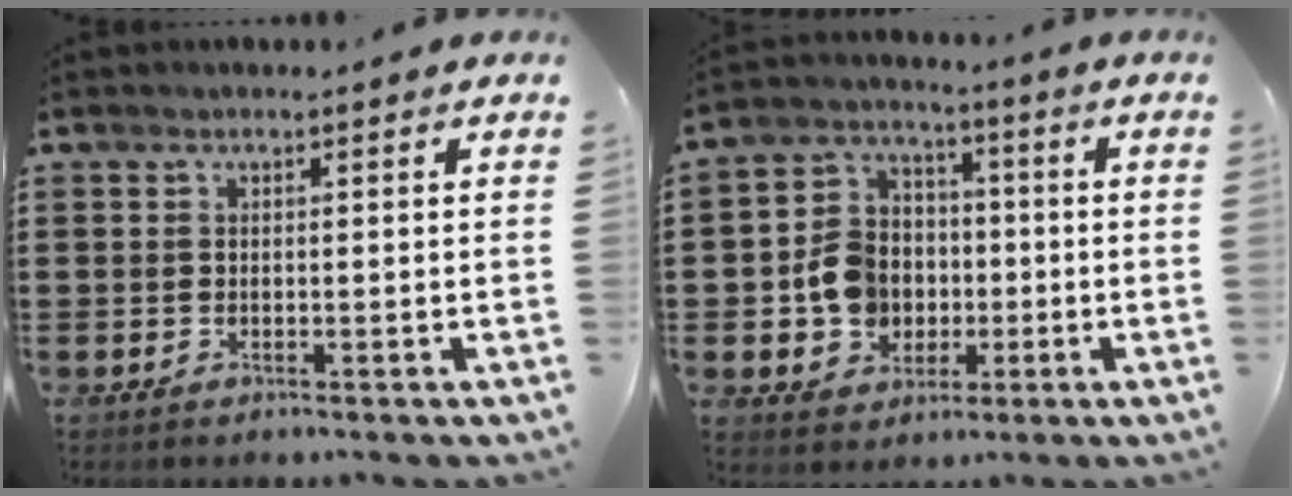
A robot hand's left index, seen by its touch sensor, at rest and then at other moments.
{"total": 8.5, "force": [-1.1, 7.7, 3.6], "torque": [-0.104, 0.023, -0.018]}